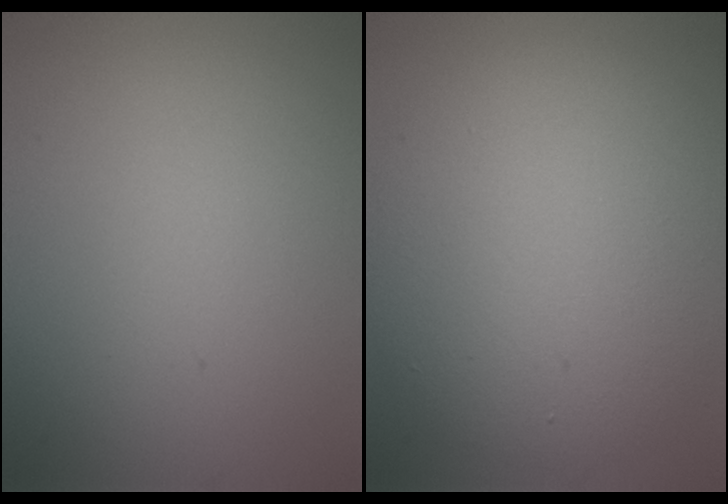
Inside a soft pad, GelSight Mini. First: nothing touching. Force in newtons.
{"total": 8.7, "press": 8.7, "slide": 0.4}